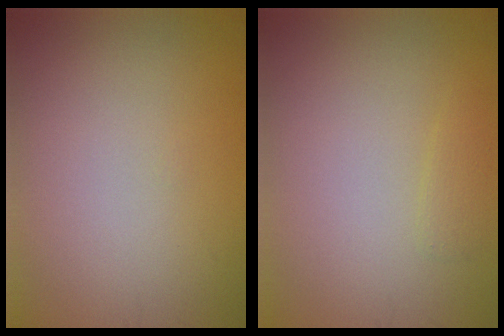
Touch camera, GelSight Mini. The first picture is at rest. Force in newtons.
{"total": 0.8, "press": 0.8, "slide": 0.0}